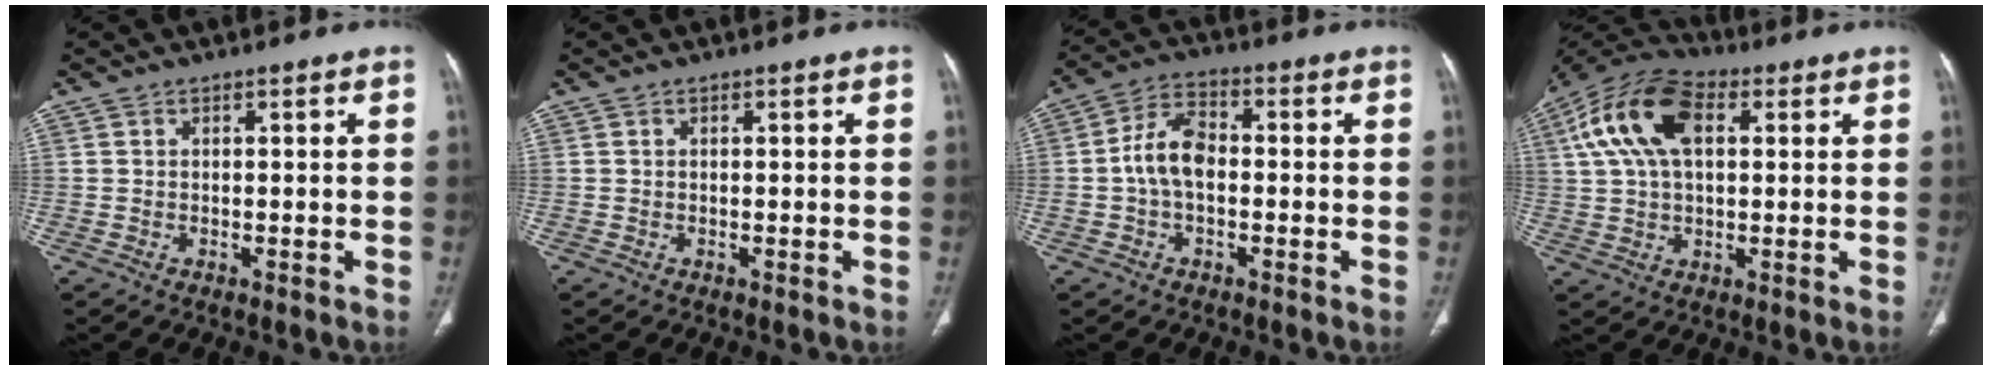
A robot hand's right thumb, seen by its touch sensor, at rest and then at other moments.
{"total": 0.0}
{"total": 7.8, "force": [-0.8, 4.7, 6.1], "torque": [-0.107, 0.025, -0.024]}
{"total": 15.1, "force": [4.3, 8.6, 11.6], "torque": [-0.223, 0.023, 0.072]}